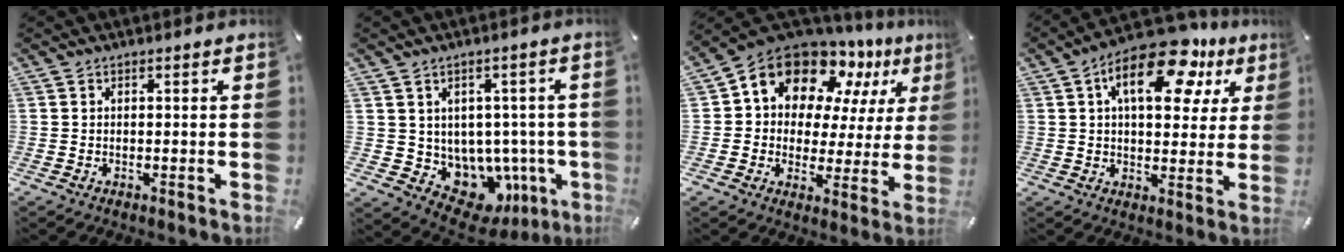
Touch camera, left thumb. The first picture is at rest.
{"total": 7.3, "force": [-0.5, 6.8, 2.6], "torque": [-0.041, -0.031, 0.011]}
{"total": 12.9, "force": [9.5, 8.0, 3.7], "torque": [-0.081, -0.085, 0.171]}
{"total": 17.1, "force": [8.2, 9.1, 12.0], "torque": [-0.170, -0.034, 0.132]}